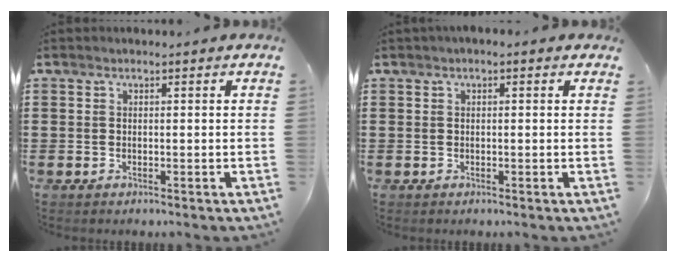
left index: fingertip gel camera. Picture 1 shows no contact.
{"total": 0.7, "force": [0.0, 0.3, 0.6], "torque": [-0.011, 0.003, -0.002]}